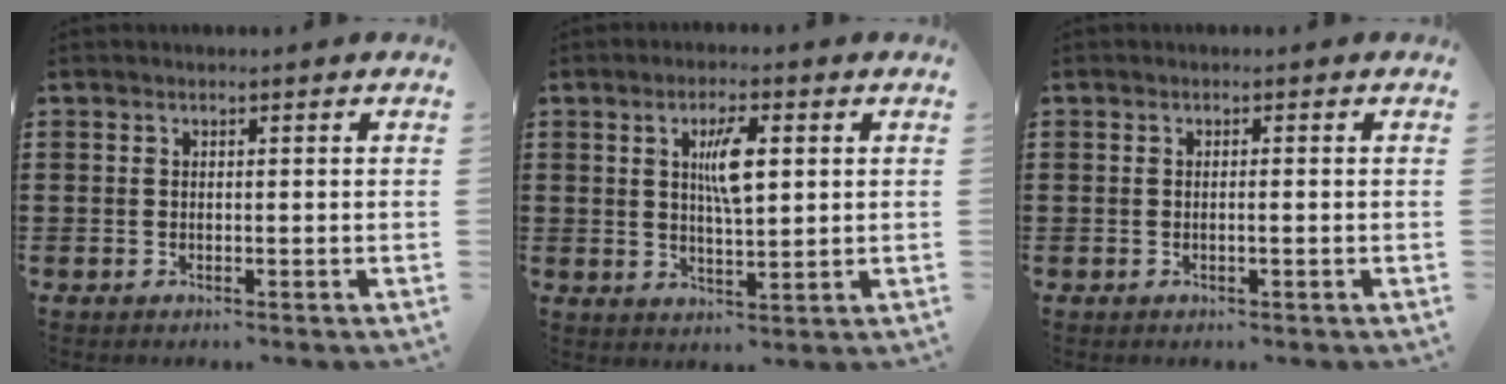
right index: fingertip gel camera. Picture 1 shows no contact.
{"total": 6.0, "force": [1.5, 1.7, 5.6], "torque": [-0.096, 0.001, 0.019]}
{"total": 0.7, "force": [-0.3, -0.1, 0.7], "torque": [-0.012, -0.005, -0.005]}